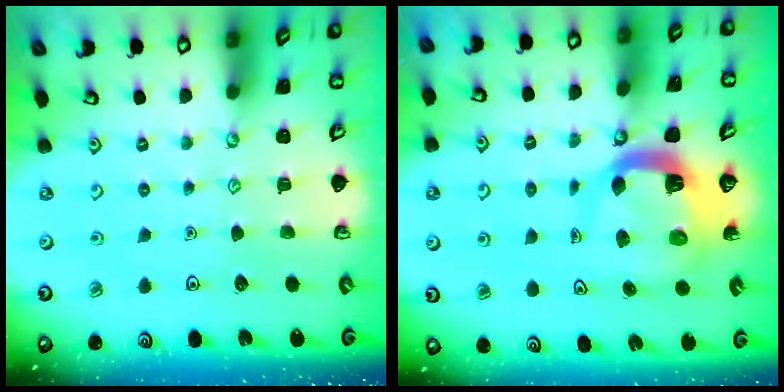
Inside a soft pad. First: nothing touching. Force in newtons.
{"total": 7.1, "press": 7.0, "slide": 0.7}